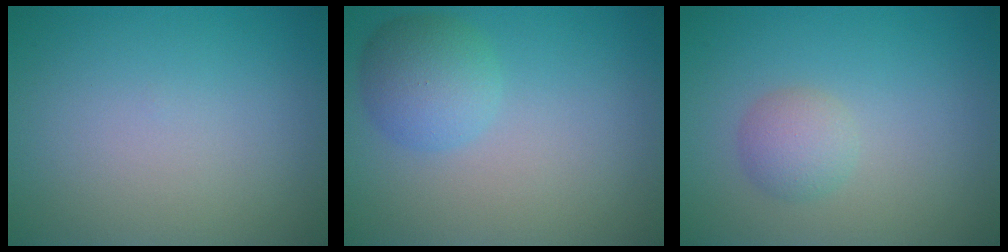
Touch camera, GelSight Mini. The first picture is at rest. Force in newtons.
{"total": 3.6, "press": 3.6, "slide": 0.1}
{"total": 2.0, "press": 2.0, "slide": 0.1}